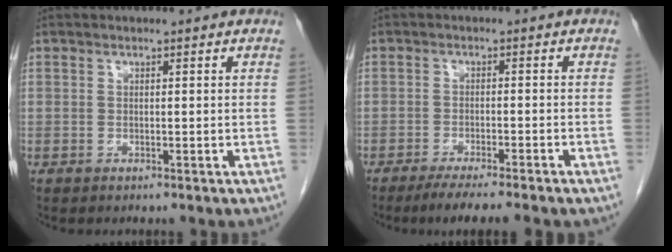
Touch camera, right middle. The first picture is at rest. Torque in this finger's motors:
{"motor_torque": [1.09, -1.04, 0.14, 0.09]}